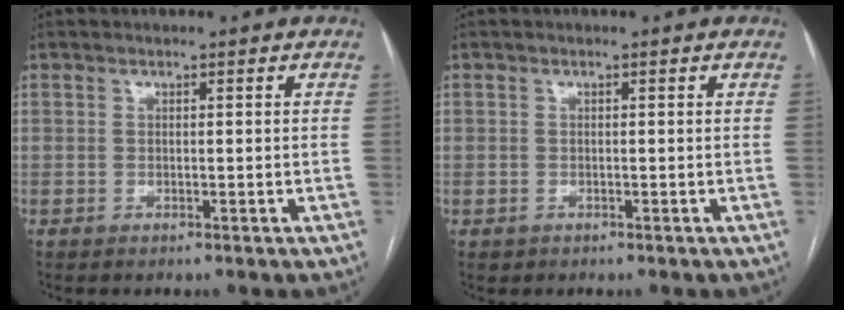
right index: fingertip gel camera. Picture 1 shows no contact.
{"total": 0.7, "force": [-0.2, 0.7, 0.0], "torque": [0.005, 0.006, -0.004]}